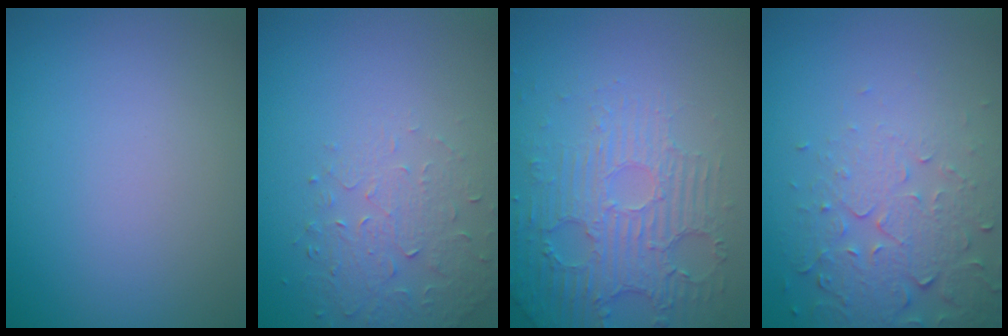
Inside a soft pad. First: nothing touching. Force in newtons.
{"total": 1.9, "press": 1.5, "slide": 1.1}
{"total": 5.9, "press": 3.8, "slide": 4.5}
{"total": 5.2, "press": 3.8, "slide": 3.5}